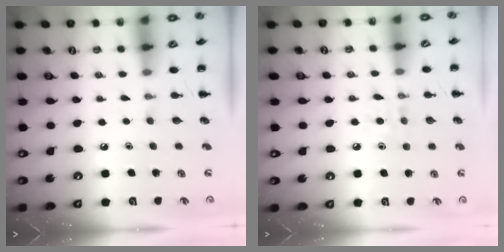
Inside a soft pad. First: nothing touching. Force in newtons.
{"total": 6.1, "press": 5.8, "slide": 1.9}